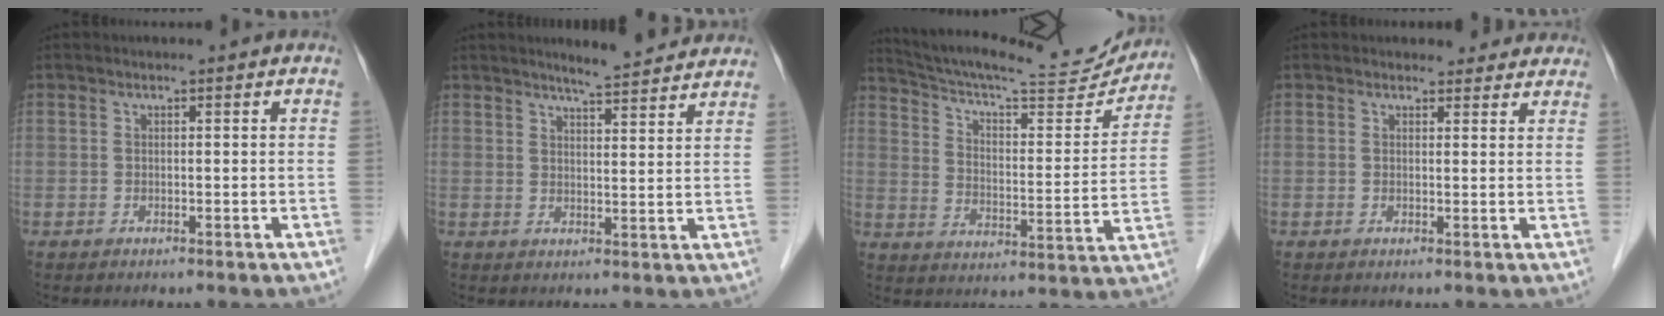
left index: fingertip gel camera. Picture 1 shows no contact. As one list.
[{"total": 8.1, "force": [7.4, 0.4, 3.2], "torque": [-0.053, 0.006, 0.092]}, {"total": 22.4, "force": [21.1, 2.4, 7.2], "torque": [-0.120, -0.035, 0.289]}, {"total": 3.9, "force": [3.6, 1.5, 0.2], "torque": [0.008, 0.001, 0.029]}]